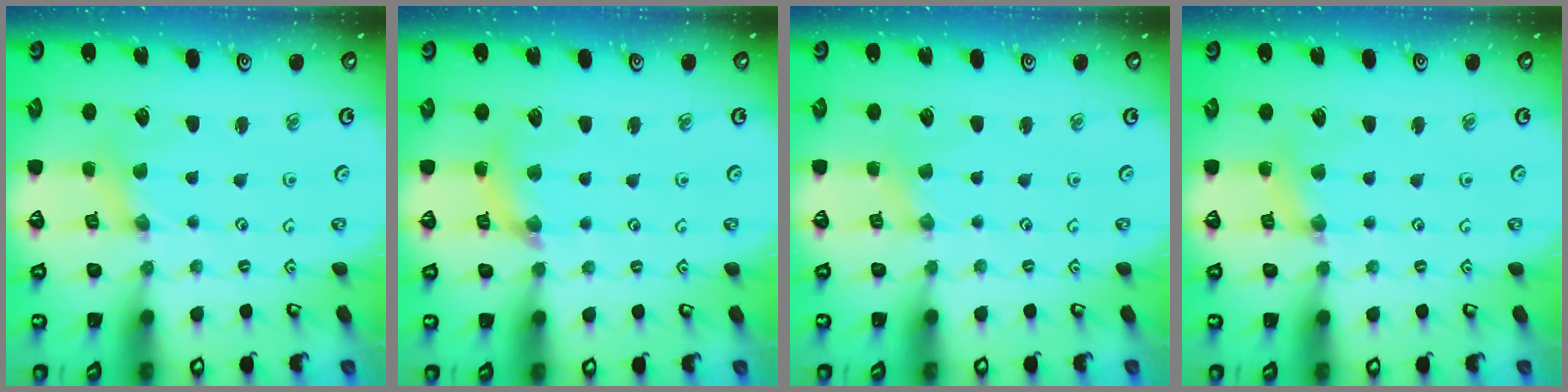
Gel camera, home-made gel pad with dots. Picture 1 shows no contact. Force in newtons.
{"total": 6.8, "press": 6.8, "slide": 0.8}
{"total": 0.7, "press": 0.7, "slide": 0.2}
{"total": 3.5, "press": 3.5, "slide": 0.3}